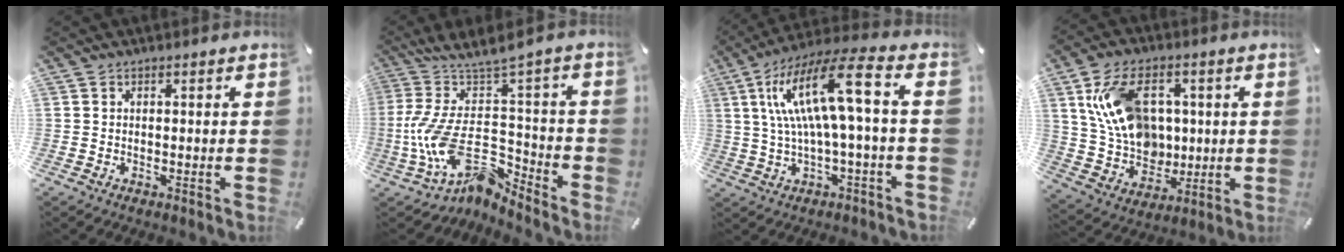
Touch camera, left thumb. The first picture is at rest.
{"total": 18.5, "force": [-6.1, 8.4, 15.3], "torque": [-0.286, 0.028, -0.101]}
{"total": 16.8, "force": [3.4, 2.9, 16.2], "torque": [-0.327, -0.007, 0.042]}
{"total": 15.9, "force": [4.0, 11.7, 10.0], "torque": [-0.213, 0.005, 0.077]}